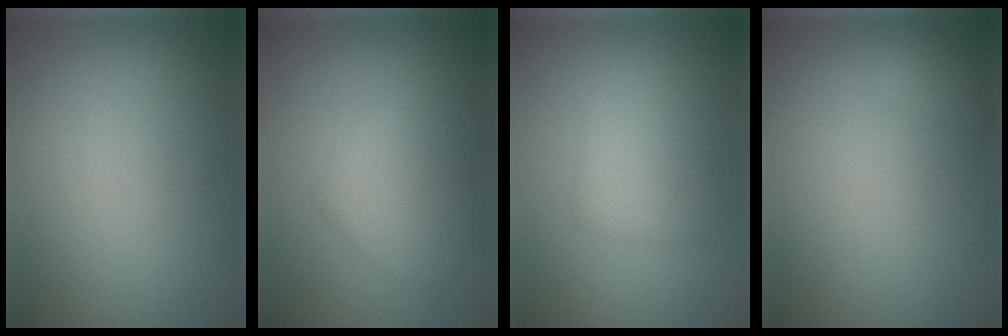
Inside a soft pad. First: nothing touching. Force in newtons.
{"total": 2.9, "press": 2.9, "slide": 0.0}
{"total": 2.7, "press": 2.7, "slide": 0.1}
{"total": 1.0, "press": 1.0, "slide": 0.1}